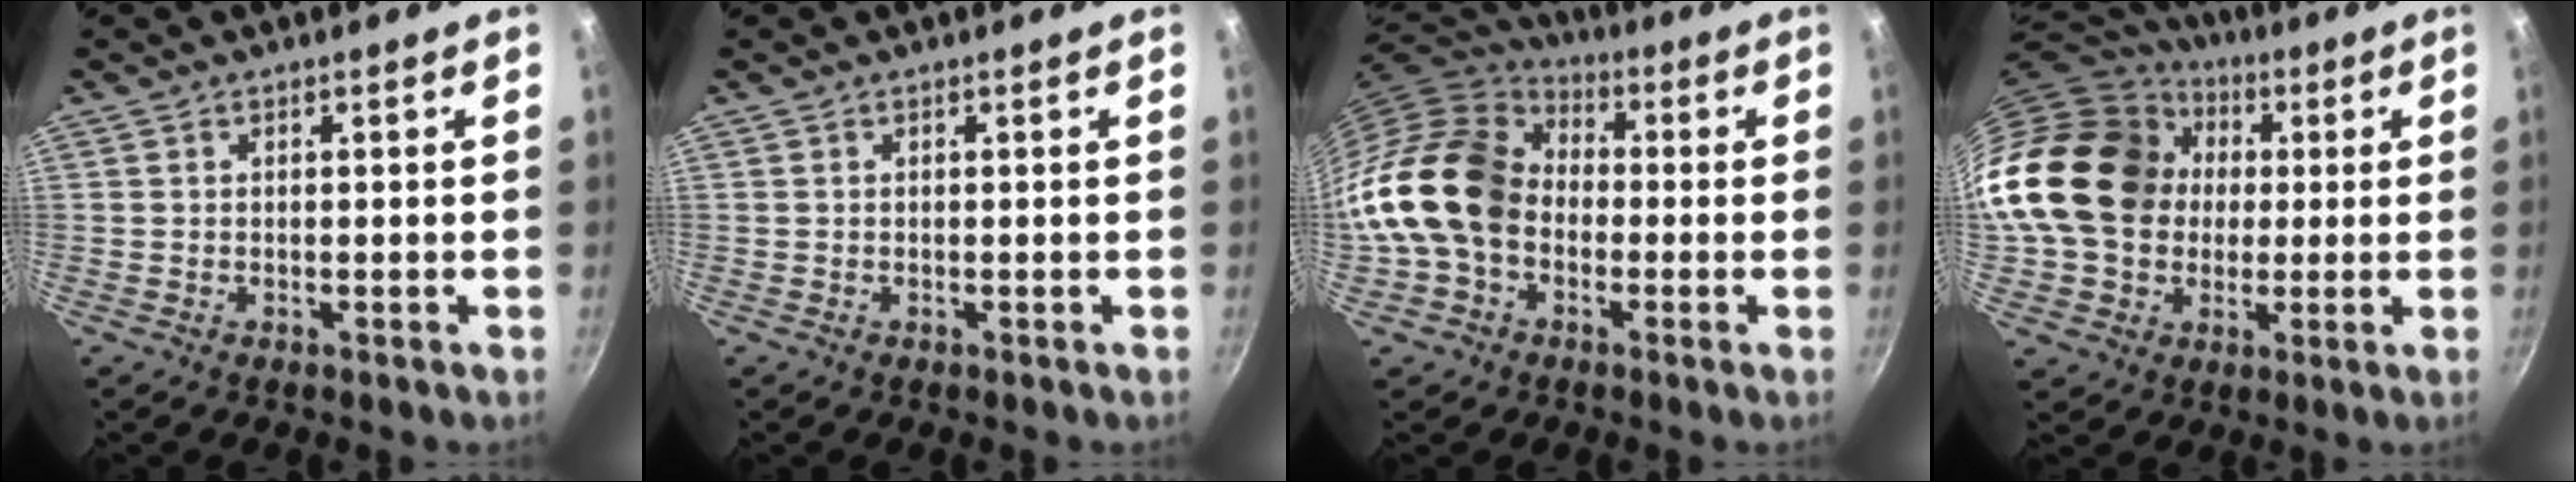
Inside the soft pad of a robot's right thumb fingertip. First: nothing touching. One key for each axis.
{"total": 0.0}
{"total": 18.1, "fx": -1.9, "fy": 13.9, "fz": 11.5, "tx": -0.192, "ty": 0.049, "tz": -0.049}
{"total": 24.0, "fx": 1.9, "fy": 19.7, "fz": 13.7, "tx": -0.245, "ty": 0.041, "tz": 0.037}